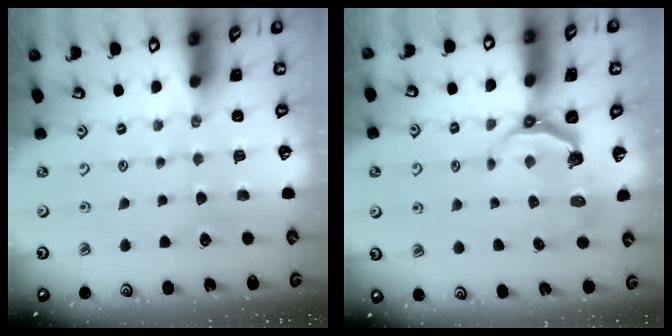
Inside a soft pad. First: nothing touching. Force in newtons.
{"total": 5.0, "press": 3.4, "slide": 3.6}